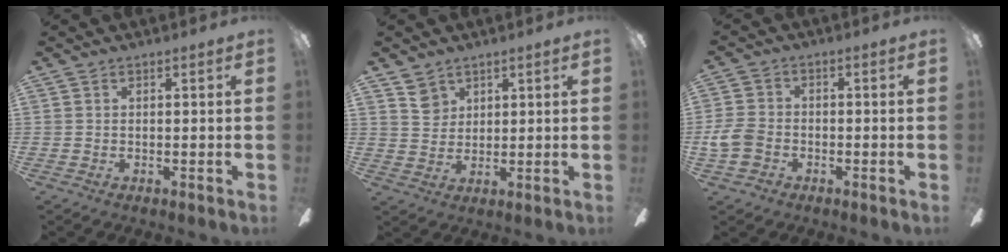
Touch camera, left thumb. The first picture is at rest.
{"total": 4.7, "force": [3.2, 3.4, 0.9], "torque": [0.003, -0.013, 0.055]}
{"total": 6.6, "force": [-2.4, 5.0, 3.7], "torque": [-0.084, 0.017, -0.043]}